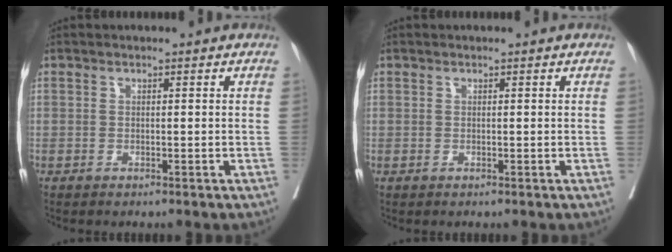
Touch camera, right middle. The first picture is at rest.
{"total": 0.0}